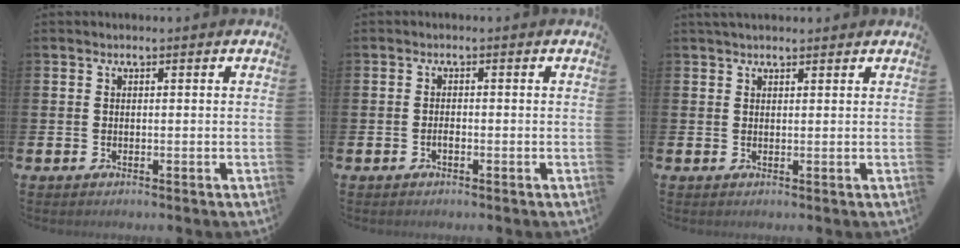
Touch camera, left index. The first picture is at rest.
{"total": 0.9, "force": [-0.5, 0.4, 0.7], "torque": [-0.017, -0.001, -0.008]}
{"total": 1.6, "force": [1.5, 0.4, 0.5], "torque": [0.002, -0.001, 0.025]}